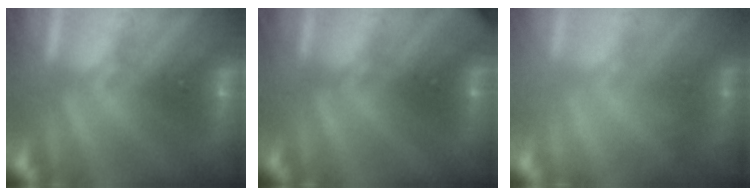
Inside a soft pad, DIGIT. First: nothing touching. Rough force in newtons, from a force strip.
{"total": 2.2}
{"total": 2.8}